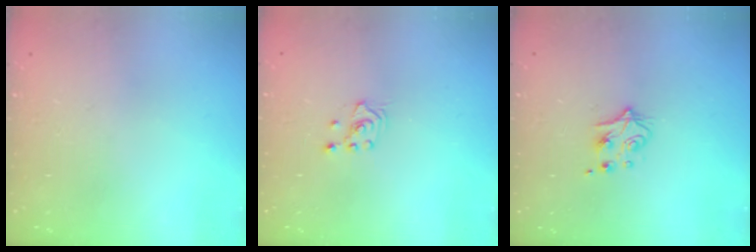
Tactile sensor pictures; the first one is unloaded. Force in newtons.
{"total": 2.1, "press": 2.1, "slide": 0.1}
{"total": 5.0, "press": 4.9, "slide": 0.6}